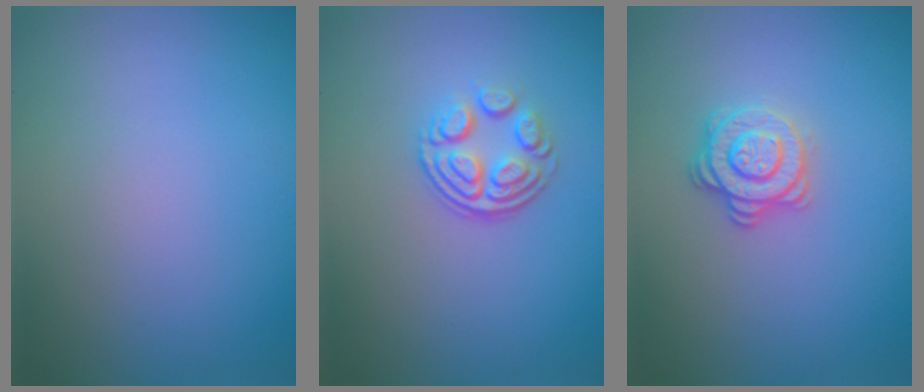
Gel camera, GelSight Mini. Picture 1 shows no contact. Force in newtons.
{"total": 3.6, "press": 2.4, "slide": 2.7}
{"total": 2.8, "press": 2.5, "slide": 1.2}